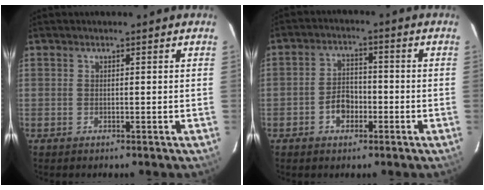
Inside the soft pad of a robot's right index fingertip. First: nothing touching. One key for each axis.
{"total": 5.1, "fx": -2.2, "fy": 3.6, "fz": 2.8, "tx": -0.056, "ty": 0.014, "tz": -0.034}